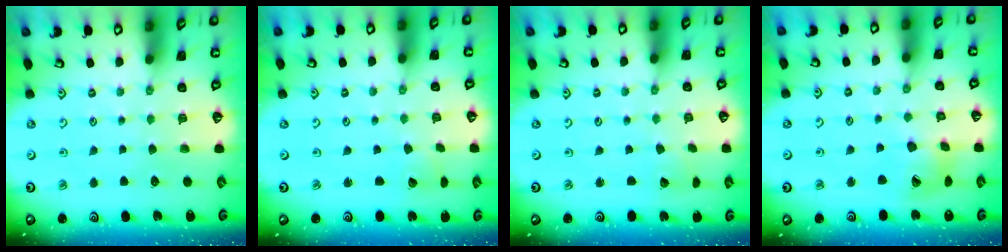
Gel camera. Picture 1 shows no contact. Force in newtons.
{"total": 2.9, "press": 2.9, "slide": 0.1}
{"total": 1.2, "press": 1.2, "slide": 0.1}
{"total": 13.2, "press": 13.2, "slide": 1.5}